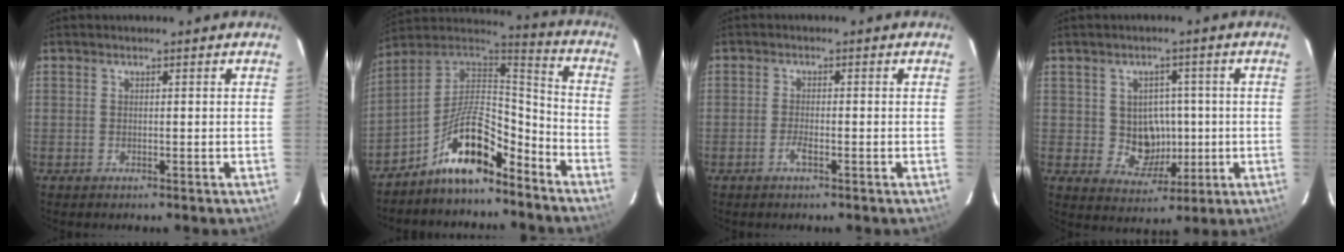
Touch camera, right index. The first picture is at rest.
{"total": 13.4, "force": [-8.6, 4.7, 9.1], "torque": [-0.186, 0.024, -0.160]}
{"total": 1.8, "force": [-1.0, 0.3, 1.5], "torque": [-0.032, 0.001, -0.020]}
{"total": 6.7, "force": [0.2, 6.3, 2.3], "torque": [-0.044, 0.013, 0.019]}